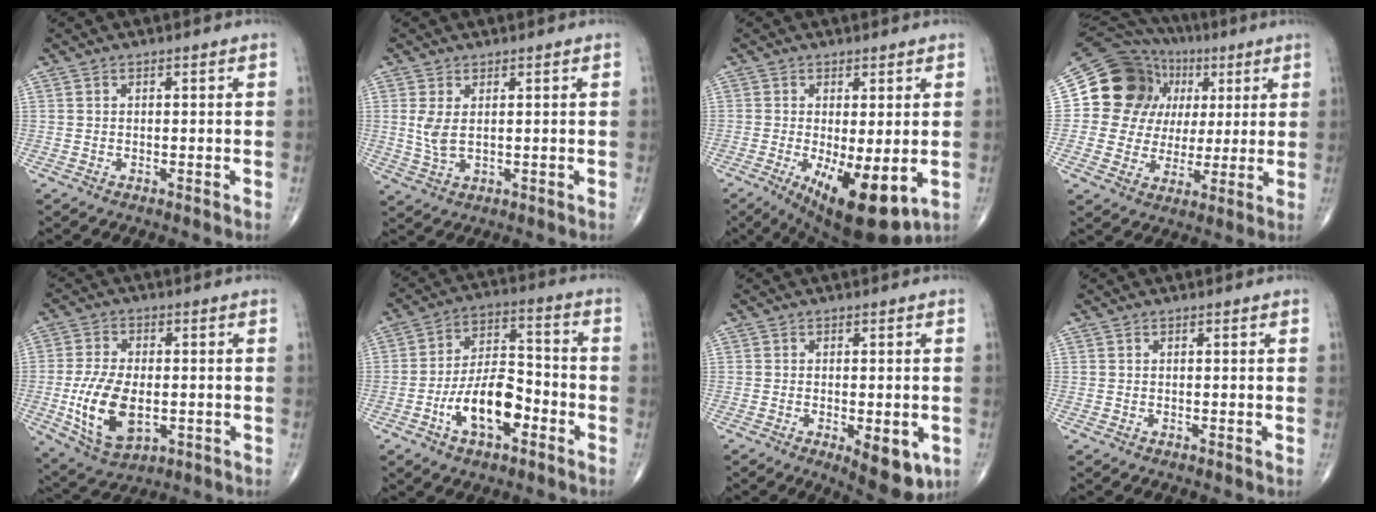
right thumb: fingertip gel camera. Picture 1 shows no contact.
{"total": 3.8, "force": [0.8, 1.8, 3.2], "torque": [-0.074, -0.006, 0.023]}
{"total": 12.5, "force": [-3.3, 4.5, 11.2], "torque": [-0.172, -0.026, -0.034]}
{"total": 17.8, "force": [4.4, 15.8, 6.9], "torque": [-0.076, 0.028, 0.083]}
{"total": 13.3, "force": [-2.3, 7.4, 10.8], "torque": [-0.203, -0.006, -0.031]}
{"total": 13.2, "force": [-5.0, 6.6, 10.2], "torque": [-0.164, 0.040, -0.090]}
{"total": 8.4, "force": [-2.8, 3.4, 7.2], "torque": [-0.083, -0.009, -0.031]}
{"total": 0.0}